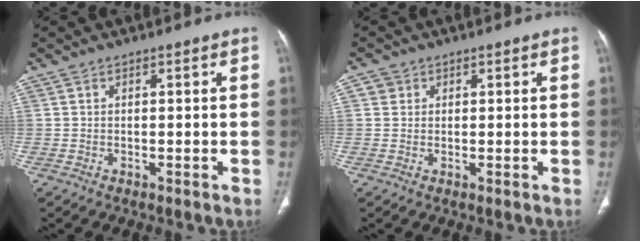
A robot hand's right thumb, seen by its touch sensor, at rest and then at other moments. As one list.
[{"total": 2.0, "force": [0.6, 1.9, 0.4], "torque": [0.006, 0.000, 0.006]}]